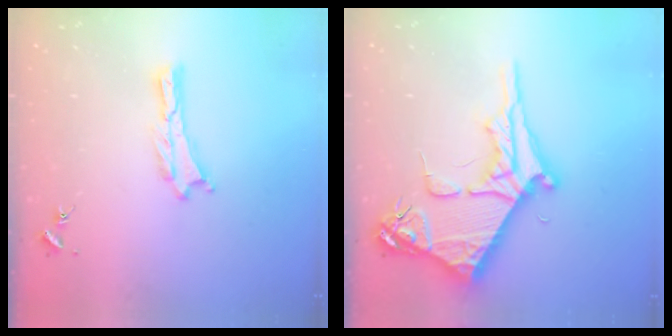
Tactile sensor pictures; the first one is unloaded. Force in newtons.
{"total": 10.4, "press": 10.4, "slide": 0.9}